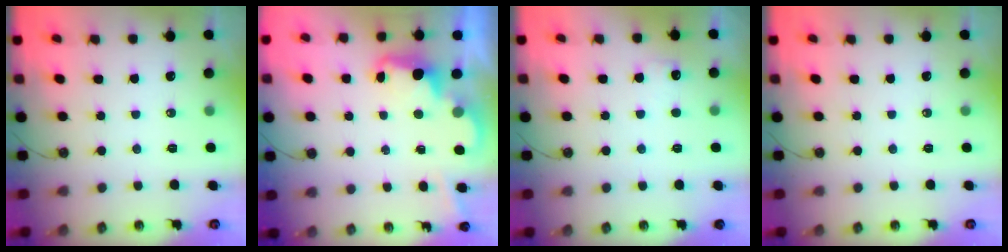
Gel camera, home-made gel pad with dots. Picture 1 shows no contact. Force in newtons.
{"total": 2.4, "press": 2.4, "slide": 0.5}
{"total": 5.2, "press": 5.1, "slide": 1.2}
{"total": 0.0}